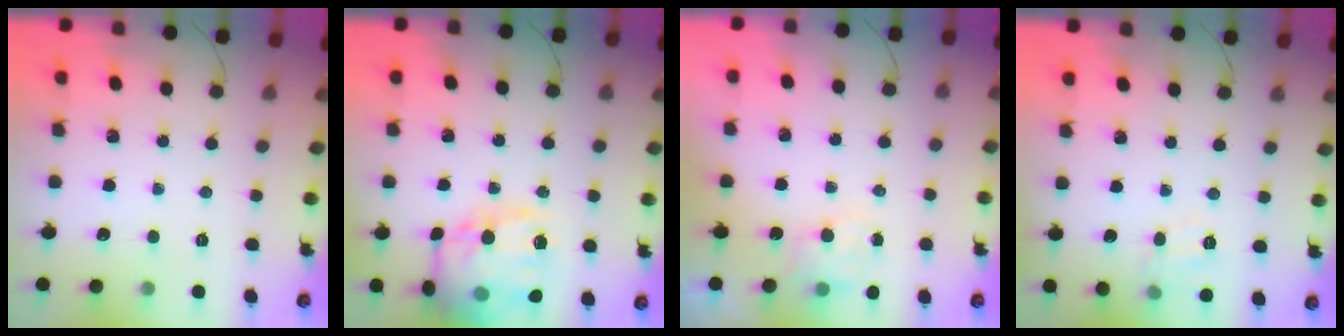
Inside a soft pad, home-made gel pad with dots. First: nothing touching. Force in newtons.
{"total": 20.7, "press": 20.6, "slide": 2.2}
{"total": 5.4, "press": 5.3, "slide": 0.8}
{"total": 7.8, "press": 7.8, "slide": 0.9}